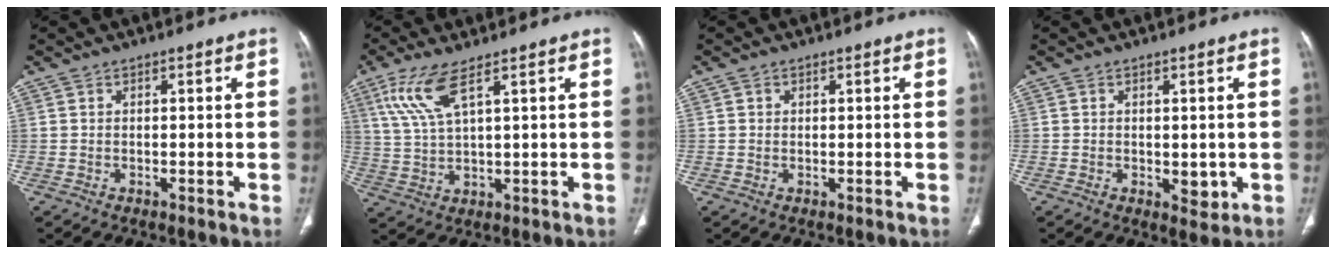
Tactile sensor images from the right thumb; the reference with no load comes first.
{"total": 8.2, "force": [4.3, 2.0, 6.6], "torque": [-0.157, -0.013, 0.098]}
{"total": 0.7, "force": [0.2, 0.6, 0.1], "torque": [0.002, 0.001, 0.003]}
{"total": 3.4, "force": [-0.5, 2.0, 2.7], "torque": [-0.022, -0.006, 0.001]}